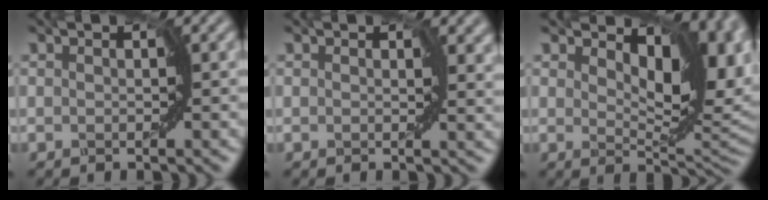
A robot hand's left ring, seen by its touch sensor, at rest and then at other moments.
{"total": 2.5, "force": [0.8, 1.6, 1.7], "torque": [-0.015, 0.002, 0.005]}
{"total": 11.7, "force": [2.6, 6.2, 9.6], "torque": [-0.116, -0.004, 0.045]}